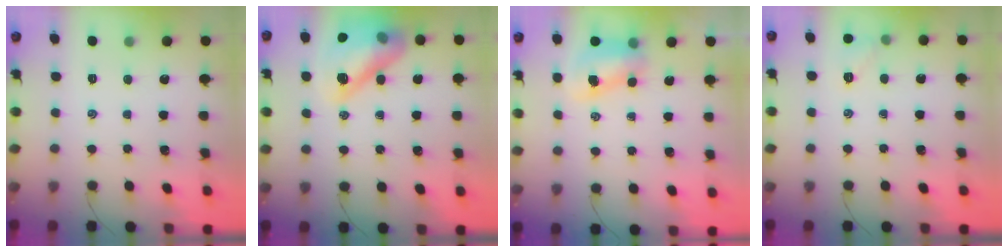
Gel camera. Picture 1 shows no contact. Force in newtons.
{"total": 17.6, "press": 17.1, "slide": 3.9}
{"total": 7.5, "press": 7.4, "slide": 1.0}
{"total": 5.3, "press": 5.2, "slide": 1.2}